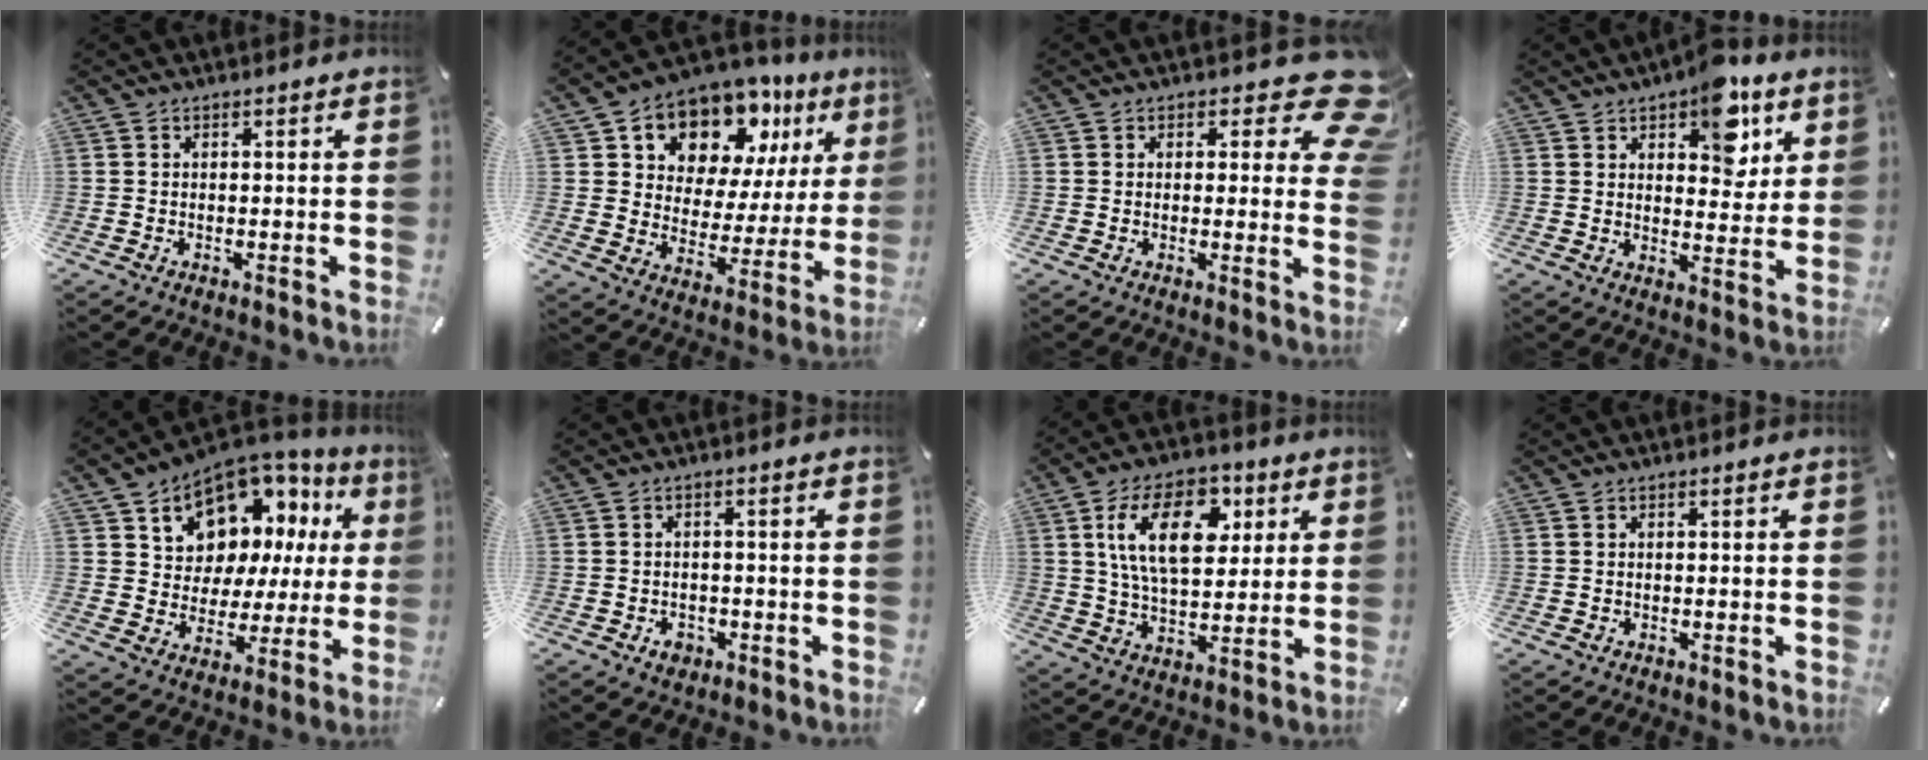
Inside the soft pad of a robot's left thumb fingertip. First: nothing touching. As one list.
[{"total": 12.5, "force": [10.0, 7.3, 2.0], "torque": [-0.042, -0.100, 0.181]}, {"total": 11.5, "force": [6.2, 5.4, 8.1], "torque": [-0.080, -0.044, 0.106]}, {"total": 11.8, "force": [7.0, 6.4, 6.9], "torque": [-0.074, -0.035, 0.118]}, {"total": 11.5, "force": [7.7, 8.2, 2.7], "torque": [-0.057, -0.075, 0.140]}, {"total": 3.2, "force": [-1.4, 2.5, 1.4], "torque": [-0.022, 0.007, -0.026]}, {"total": 17.0, "force": [5.8, 10.0, 12.4], "torque": [-0.221, 0.008, 0.100]}, {"total": 0.0}]